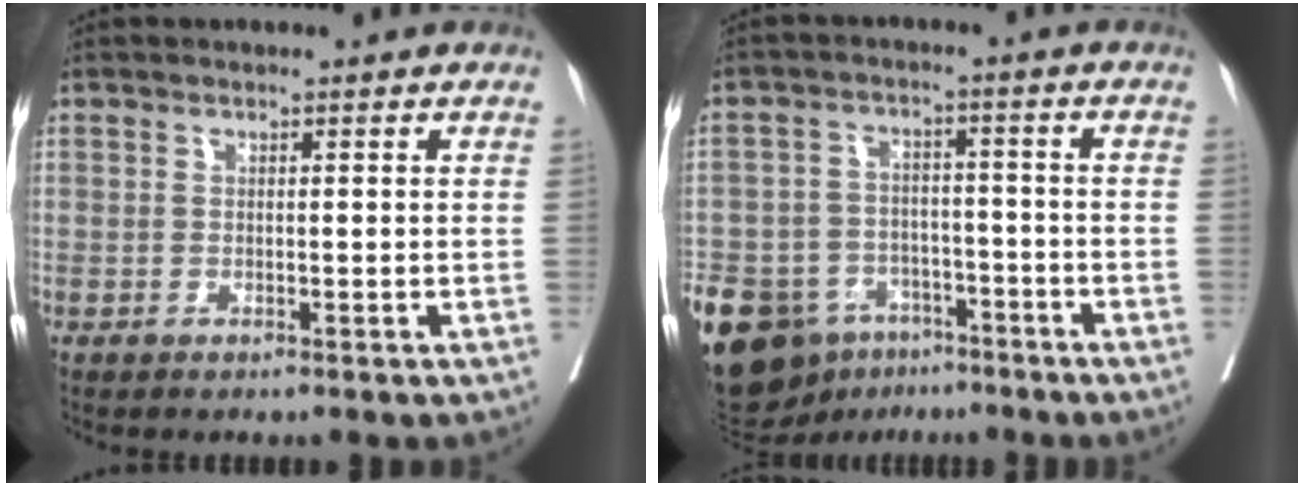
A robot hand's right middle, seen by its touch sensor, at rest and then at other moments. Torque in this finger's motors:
{"motor_torque": [1.27, -0.87, 1.05, 0.21]}